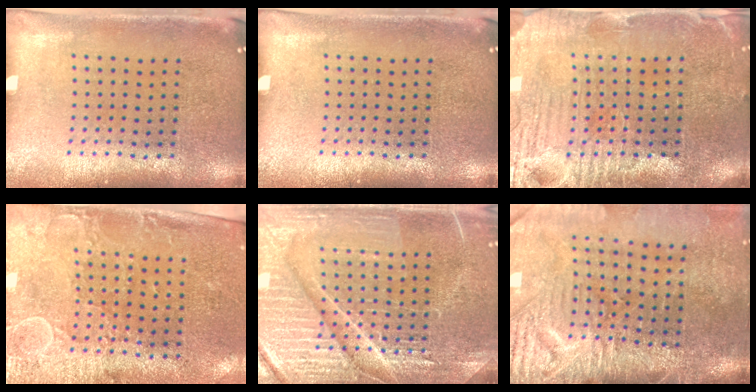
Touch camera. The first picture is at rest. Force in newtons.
{"total": 0.0}
{"total": 4.0, "press": 3.8, "slide": 1.3}
{"total": 3.0, "press": 2.5, "slide": 1.6}
{"total": 7.3, "press": 7.3, "slide": 0.9}
{"total": 4.8, "press": 4.1, "slide": 2.6}